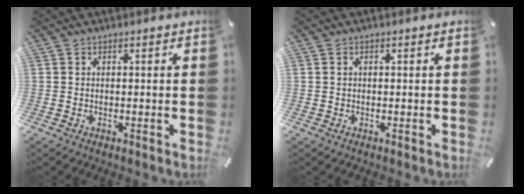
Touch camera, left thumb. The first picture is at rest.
{"total": 0.5, "force": [0.1, 0.3, 0.4], "torque": [-0.008, 0.002, 0.001]}